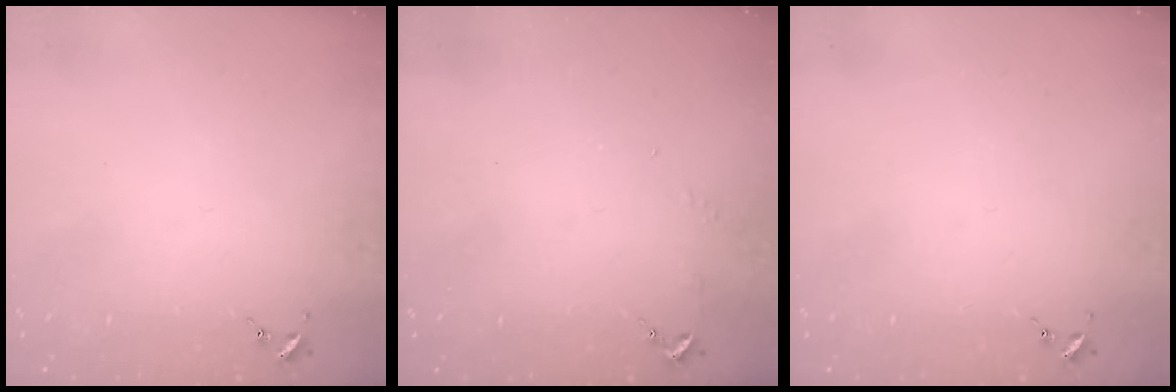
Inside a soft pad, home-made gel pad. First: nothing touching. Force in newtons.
{"total": 2.9, "press": 2.8, "slide": 0.3}
{"total": 0.0}